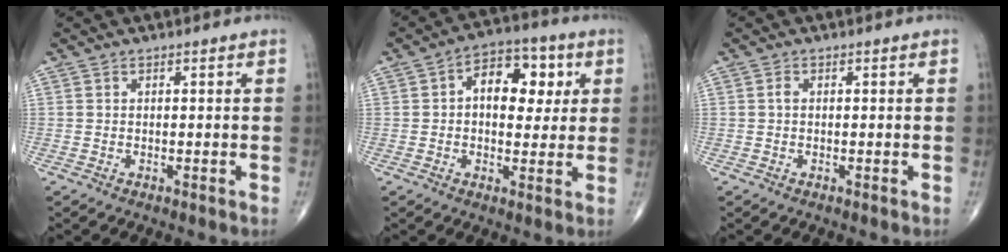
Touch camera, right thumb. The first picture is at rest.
{"total": 11.0, "force": [2.2, 7.0, 8.2], "torque": [-0.080, 0.012, 0.025]}
{"total": 0.7, "force": [0.0, 0.5, 0.6], "torque": [-0.010, 0.001, -0.004]}